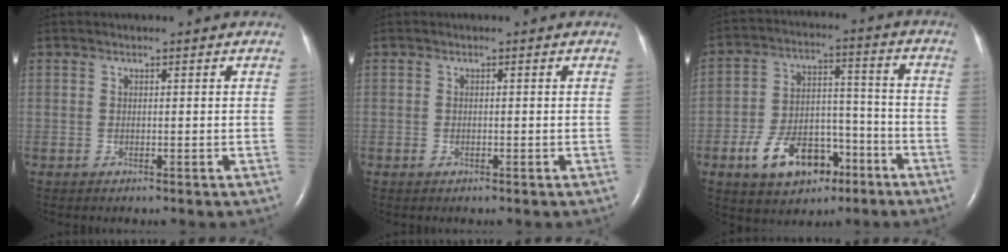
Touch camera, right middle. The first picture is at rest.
{"total": 0.7, "force": [-0.3, 0.4, 0.4], "torque": [-0.010, 0.001, -0.004]}
{"total": 12.4, "force": [-6.5, 7.1, 7.8], "torque": [-0.141, 0.020, -0.102]}